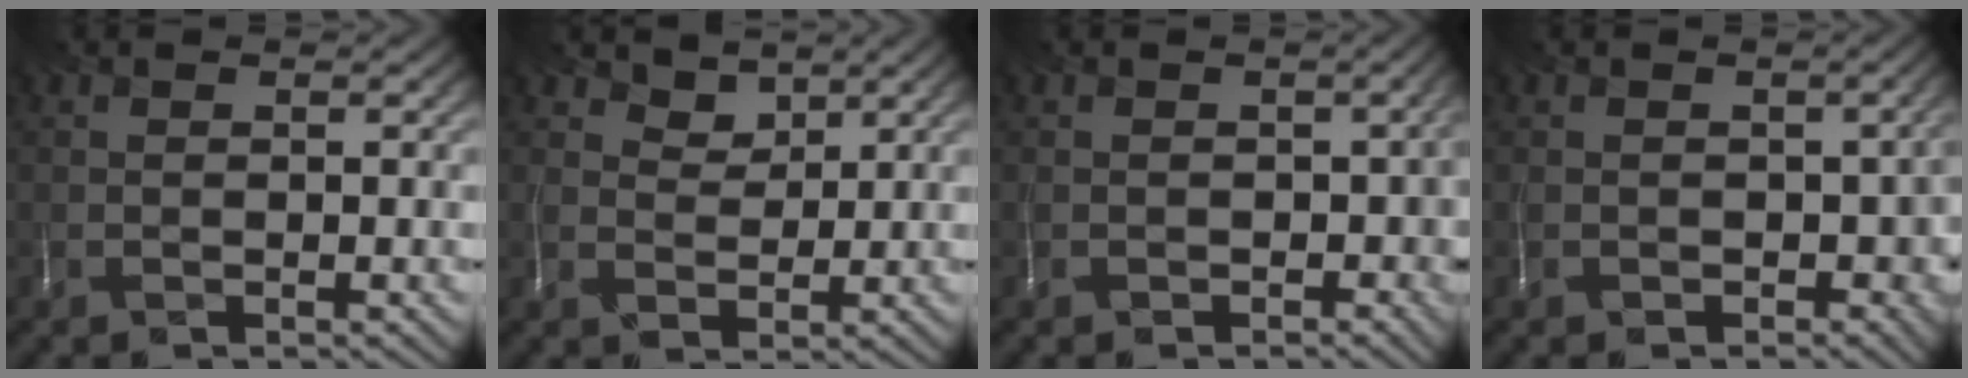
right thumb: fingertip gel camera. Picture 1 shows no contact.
{"total": 2.5, "force": [1.9, 1.5, -0.4], "torque": [-0.002, -0.011, 0.045]}
{"total": 3.8, "force": [-1.8, 2.7, 2.0], "torque": [-0.030, -0.015, -0.027]}
{"total": 4.8, "force": [-2.1, 3.2, 2.9], "torque": [-0.045, -0.018, -0.029]}